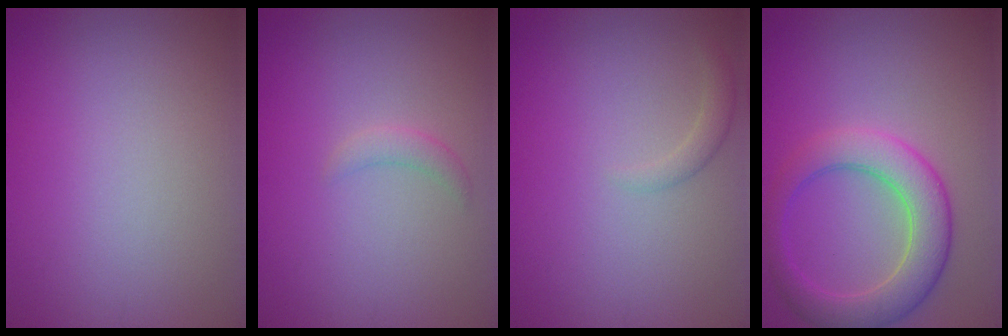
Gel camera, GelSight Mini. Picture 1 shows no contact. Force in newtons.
{"total": 1.2, "press": 1.2, "slide": 0.1}
{"total": 1.2, "press": 1.2, "slide": 0.1}
{"total": 5.6, "press": 5.5, "slide": 0.3}